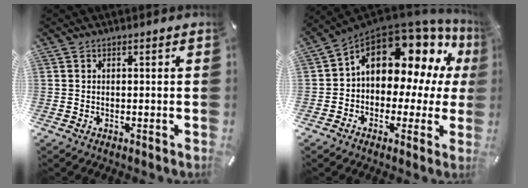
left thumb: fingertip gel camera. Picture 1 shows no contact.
{"total": 16.0, "force": [7.3, 9.8, 10.2], "torque": [-0.150, -0.056, 0.123]}